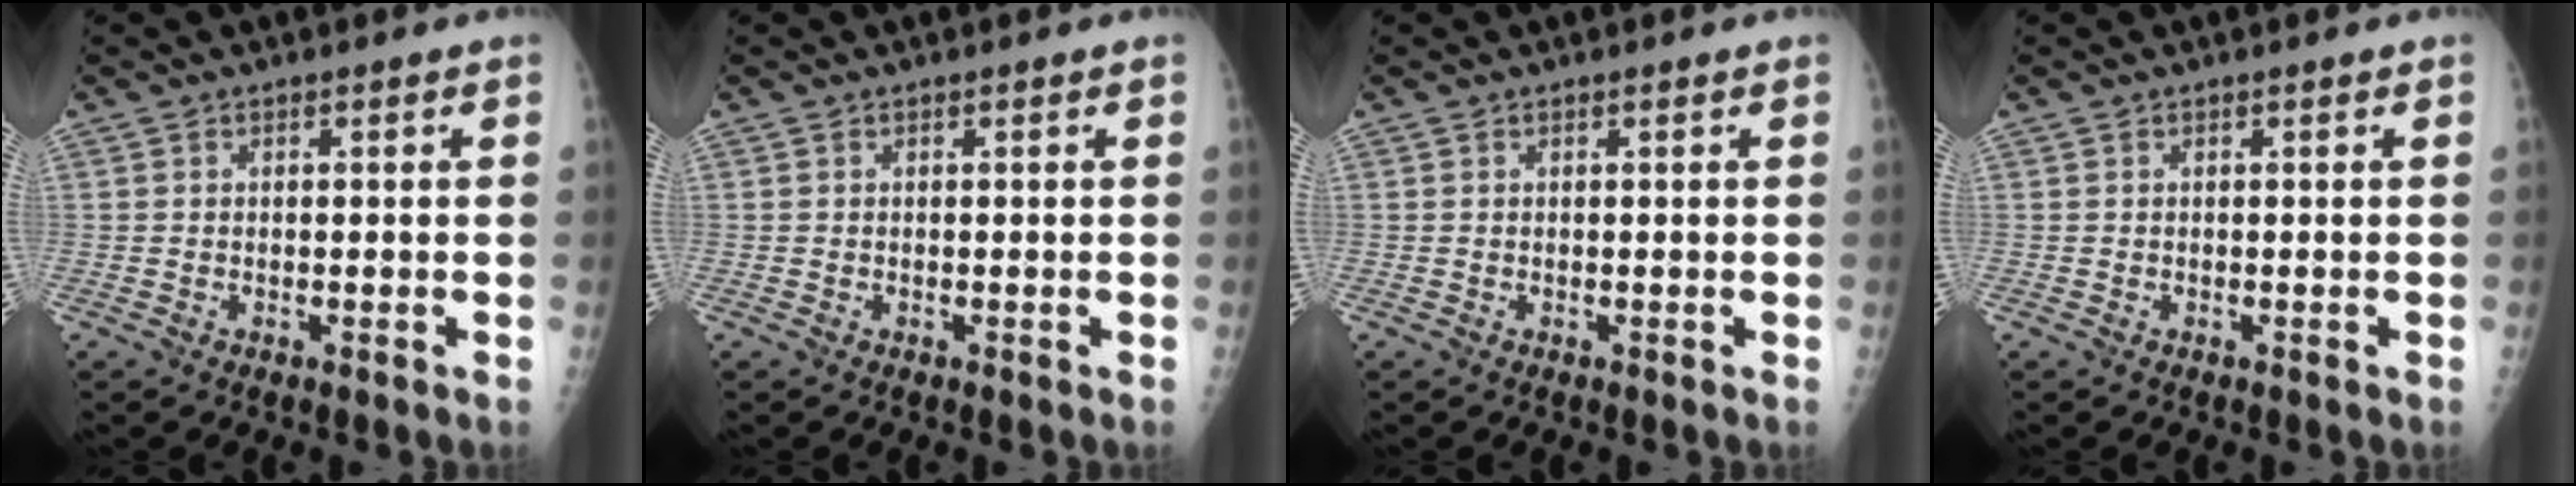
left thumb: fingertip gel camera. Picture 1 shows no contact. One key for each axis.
{"total": 0.0}
{"total": 0.0}
{"total": 0.0}